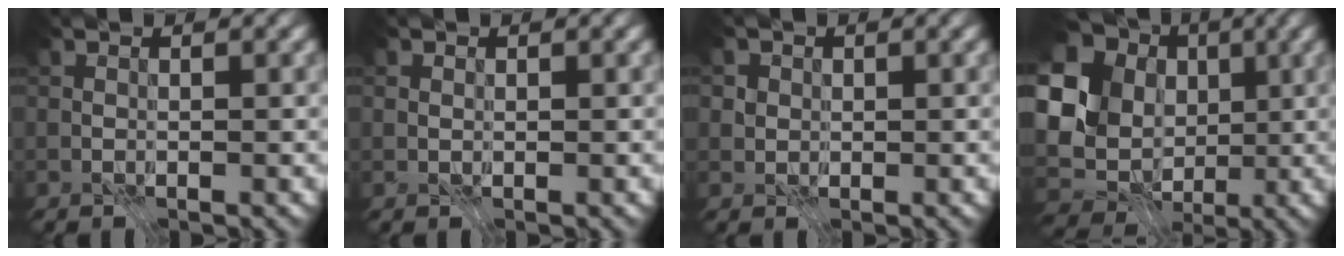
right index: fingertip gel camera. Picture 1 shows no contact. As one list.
[{"total": 0.5, "force": [0.2, 0.5, 0.1], "torque": [-0.003, -0.001, 0.003]}, {"total": 2.8, "force": [1.0, 2.4, 1.1], "torque": [-0.027, 0.005, 0.014]}, {"total": 18.7, "force": [2.5, 16.2, 8.9], "torque": [-0.216, 0.019, 0.015]}]